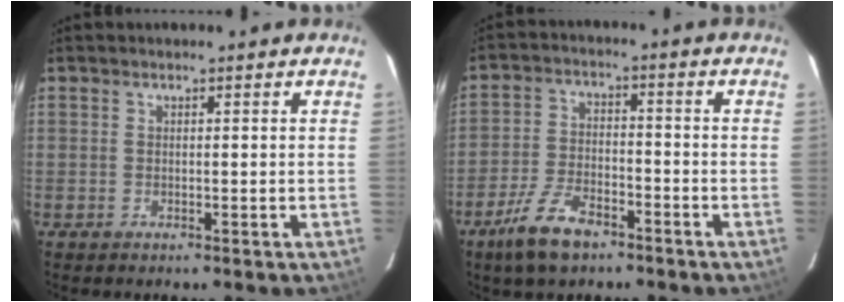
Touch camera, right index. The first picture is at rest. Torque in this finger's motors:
{"motor_torque": [0.53, -0.42, 0.24, 0.06]}